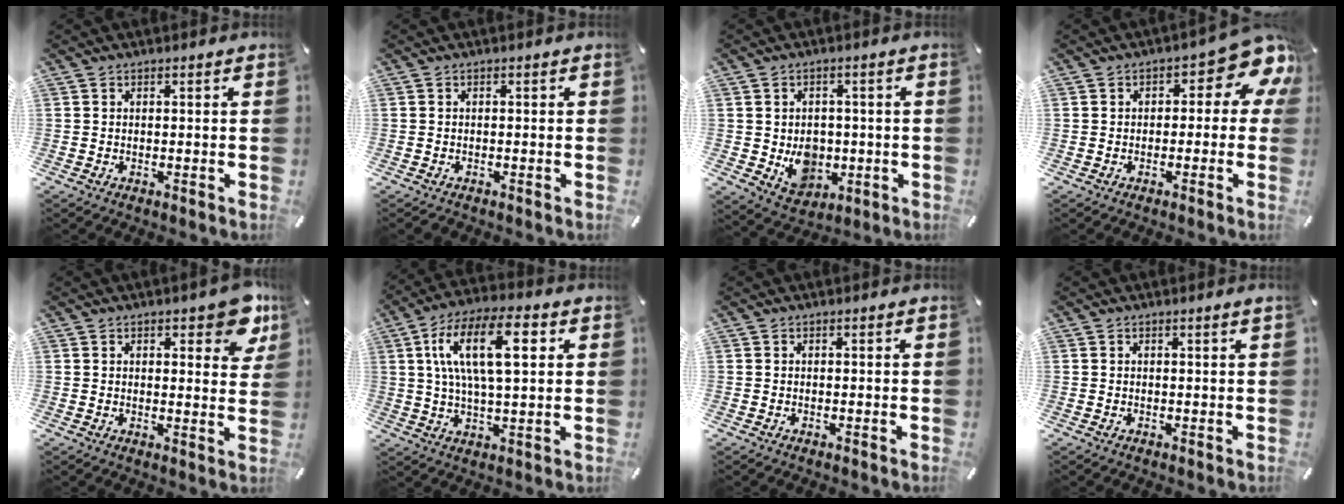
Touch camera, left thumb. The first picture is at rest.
{"total": 0.6, "force": [-0.4, 0.3, 0.2], "torque": [-0.004, 0.000, -0.010]}
{"total": 8.0, "force": [-0.8, 7.0, 3.8], "torque": [-0.053, 0.003, -0.009]}
{"total": 9.3, "force": [4.3, 4.5, 6.9], "torque": [-0.081, -0.034, 0.070]}
{"total": 8.0, "force": [4.8, 3.4, 5.4], "torque": [-0.057, -0.026, 0.077]}
{"total": 15.9, "force": [4.9, 6.2, 13.8], "torque": [-0.260, 0.002, 0.075]}
{"total": 0.0}
{"total": 0.8, "force": [0.3, 0.0, 0.7], "torque": [-0.014, -0.001, 0.005]}